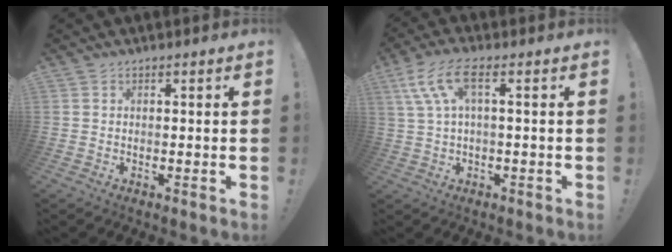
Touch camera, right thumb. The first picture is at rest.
{"total": 9.5, "force": [2.7, 3.2, 8.5], "torque": [-0.171, -0.004, 0.052]}